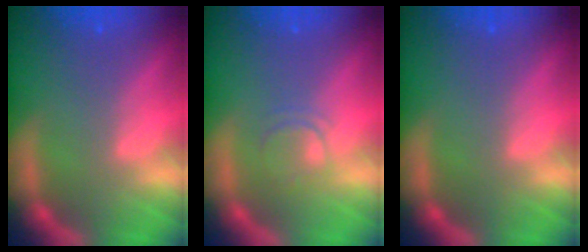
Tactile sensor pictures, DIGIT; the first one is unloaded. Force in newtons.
{"total": 2.0}
{"total": 0.0}